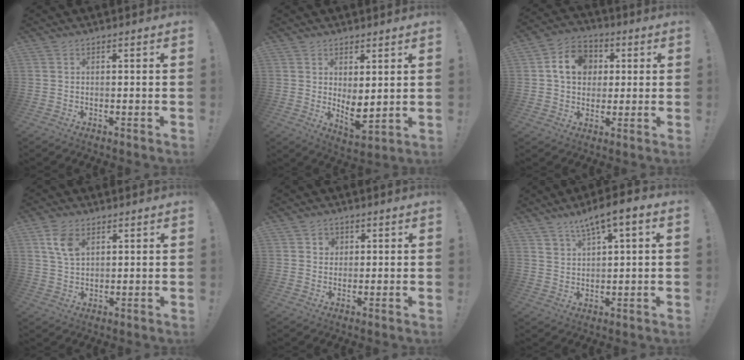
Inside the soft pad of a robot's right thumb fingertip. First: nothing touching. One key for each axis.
{"total": 5.9, "fx": 1.9, "fy": 2.6, "fz": 4.9, "tx": -0.057, "ty": -0.028, "tz": 0.043}
{"total": 11.6, "fx": 2.9, "fy": 9.6, "fz": 5.8, "tx": -0.085, "ty": 0.003, "tz": 0.059}
{"total": 7.4, "fx": 3.3, "fy": 4.5, "fz": 4.9, "tx": -0.076, "ty": -0.009, "tz": 0.062}
{"total": 3.0, "fx": 1.1, "fy": 2.7, "fz": 0.7, "tx": -0.008, "ty": -0.003, "tz": 0.017}
{"total": 6.5, "fx": 3.8, "fy": 2.0, "fz": 4.8, "tx": -0.079, "ty": -0.017, "tz": 0.067}